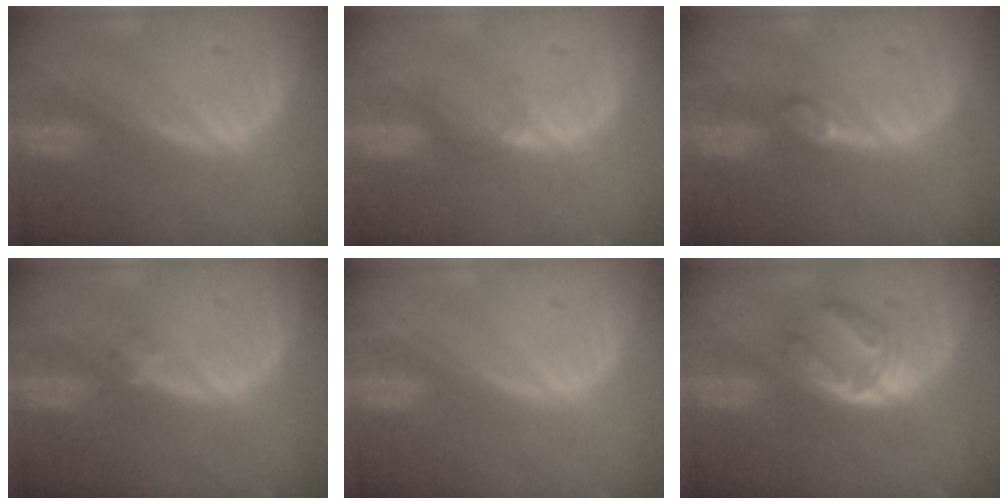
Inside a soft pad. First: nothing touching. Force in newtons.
{"total": 1.5, "press": 1.5, "slide": 0.2}
{"total": 2.0, "press": 1.9, "slide": 0.2}
{"total": 0.9, "press": 0.9, "slide": 0.2}
{"total": 0.0}
{"total": 6.0, "press": 5.0, "slide": 3.3}